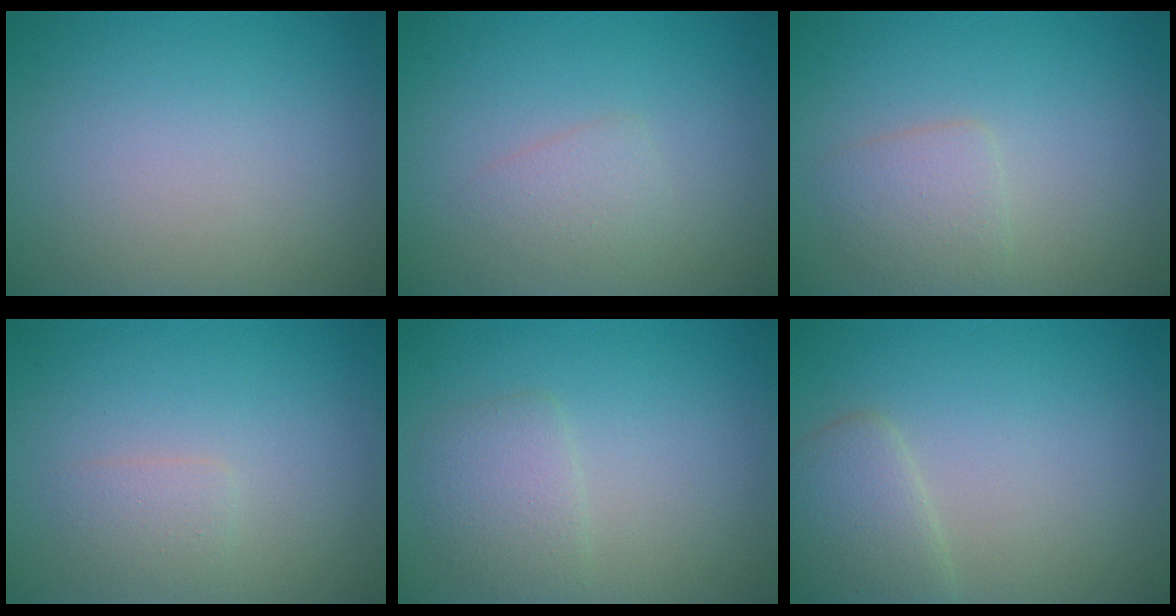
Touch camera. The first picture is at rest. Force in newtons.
{"total": 1.5, "press": 1.5, "slide": 0.1}
{"total": 2.1, "press": 2.1, "slide": 0.1}
{"total": 1.3, "press": 1.3, "slide": 0.0}
{"total": 2.4, "press": 2.4, "slide": 0.0}
{"total": 2.9, "press": 2.9, "slide": 0.2}